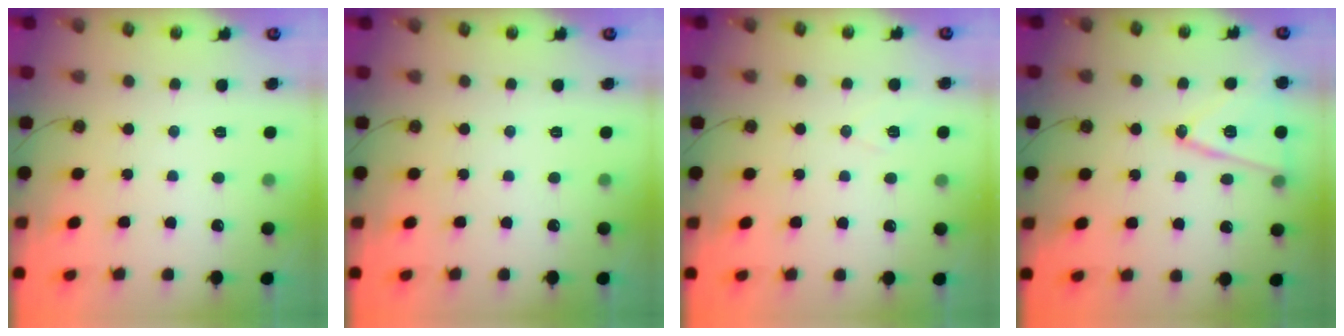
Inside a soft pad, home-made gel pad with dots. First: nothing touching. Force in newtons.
{"total": 0.0}
{"total": 7.9, "press": 6.5, "slide": 4.4}
{"total": 15.1, "press": 14.7, "slide": 3.5}